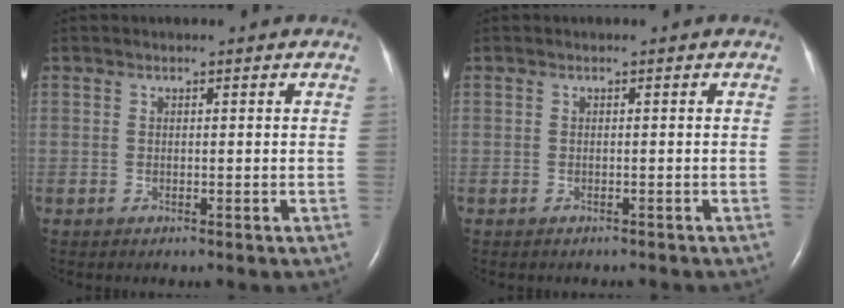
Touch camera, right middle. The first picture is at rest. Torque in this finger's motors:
{"motor_torque": [-0.06, -0.05, -0.06, -0.02]}